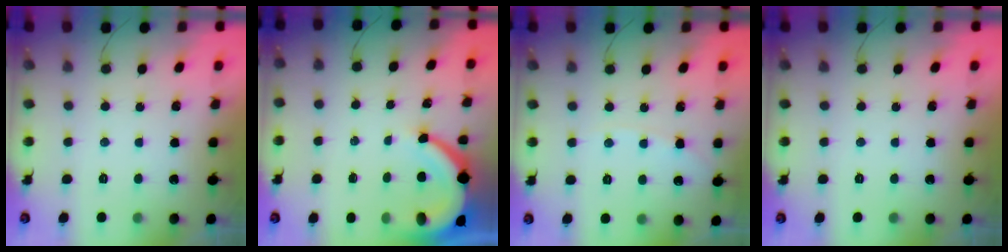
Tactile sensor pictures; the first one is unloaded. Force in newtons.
{"total": 7.7, "press": 7.6, "slide": 0.6}
{"total": 4.6, "press": 4.5, "slide": 0.6}
{"total": 0.0}